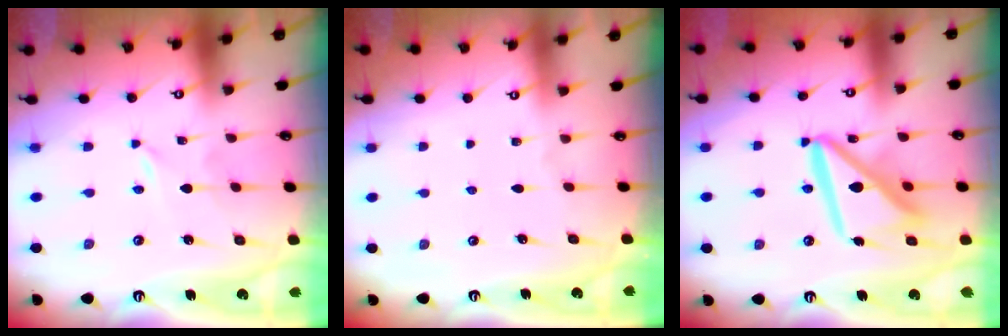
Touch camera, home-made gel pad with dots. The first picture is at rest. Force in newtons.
{"total": 0.0}
{"total": 14.6, "press": 14.5, "slide": 1.6}